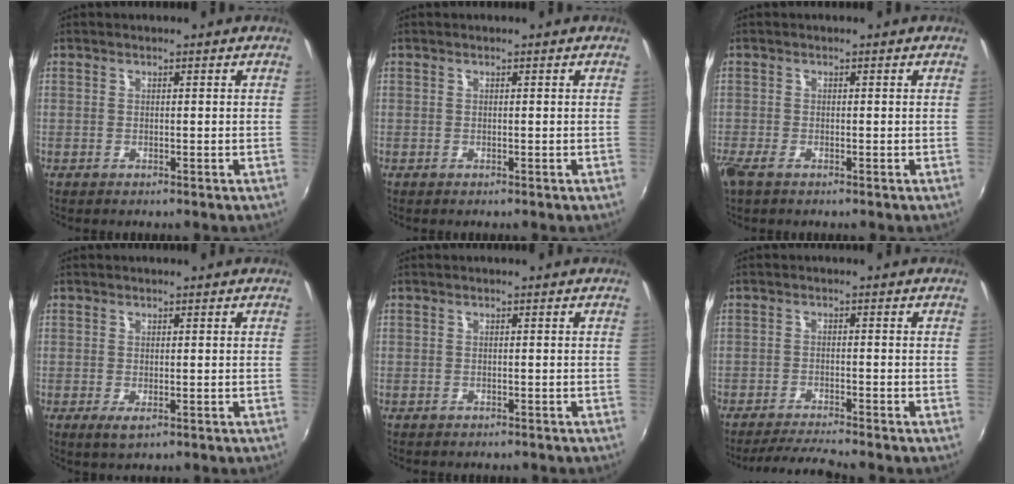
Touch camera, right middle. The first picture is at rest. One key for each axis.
{"total": 0.0}
{"total": 2.4, "fx": -1.6, "fy": 0.7, "fz": 1.6, "tx": -0.036, "ty": -0.009, "tz": -0.032}
{"total": 1.9, "fx": -0.4, "fy": 0.9, "fz": 1.6, "tx": -0.030, "ty": -0.006, "tz": -0.005}
{"total": 0.9, "fx": -0.8, "fy": 0.5, "fz": 0.1, "tx": -0.006, "ty": -0.001, "tz": -0.010}
{"total": 5.8, "fx": -5.4, "fy": -0.8, "fz": 2.0, "tx": -0.057, "ty": -0.009, "tz": -0.094}